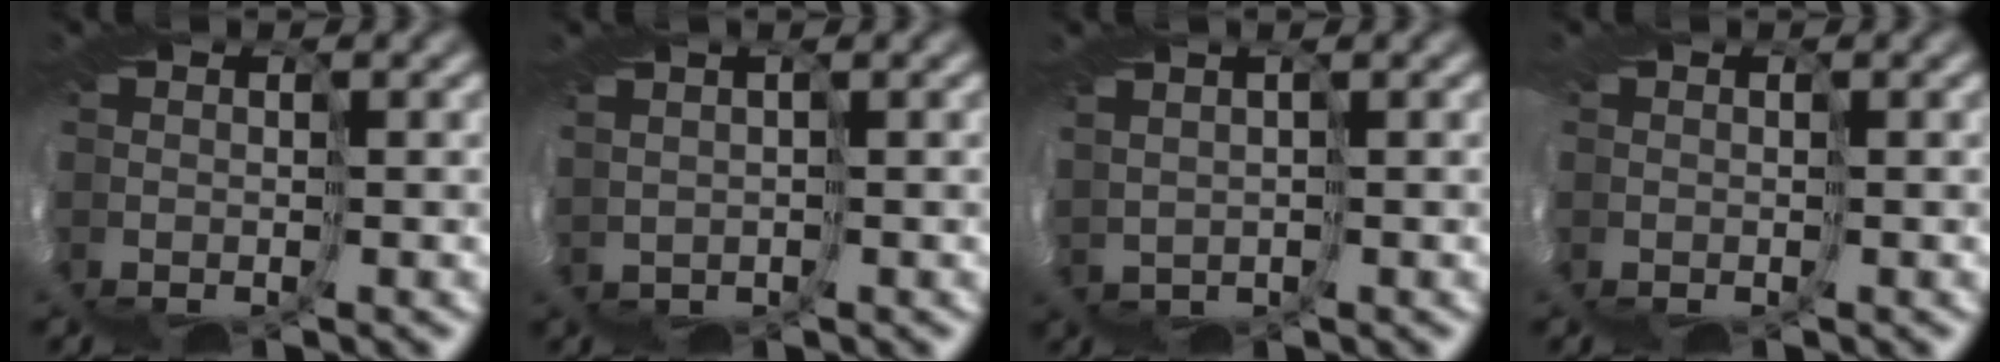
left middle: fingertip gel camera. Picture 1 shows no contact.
{"total": 2.2, "force": [1.0, -1.1, -1.6], "torque": [0.032, -0.001, 0.025]}
{"total": 2.3, "force": [1.5, -0.7, -1.7], "torque": [0.031, -0.004, 0.039]}
{"total": 1.7, "force": [-0.3, 1.3, 1.1], "torque": [-0.014, 0.006, -0.007]}